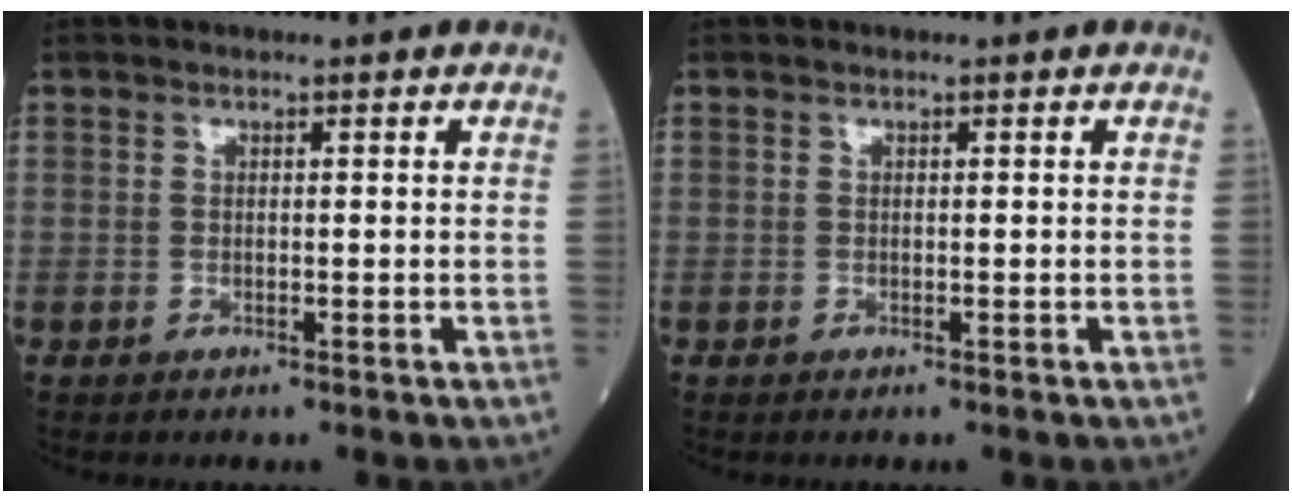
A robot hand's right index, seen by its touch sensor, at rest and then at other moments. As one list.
[{"total": 0.0}]